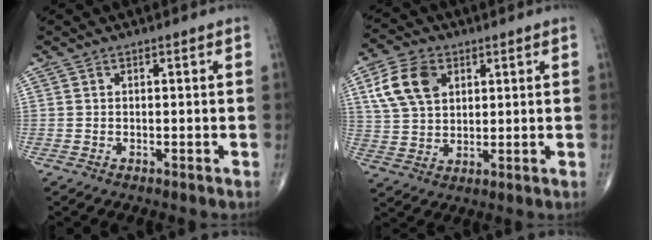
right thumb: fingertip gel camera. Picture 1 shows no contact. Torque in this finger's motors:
{"motor_torque": [-0.31, 0.64, 0.35, -0.21, 0.27]}